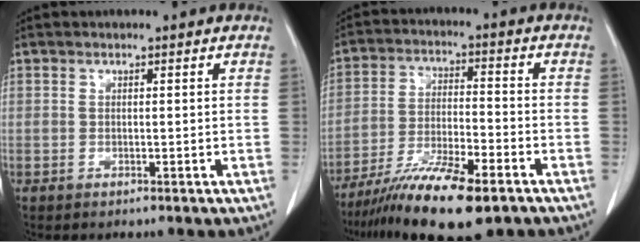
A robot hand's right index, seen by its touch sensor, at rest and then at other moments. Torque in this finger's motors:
{"motor_torque": [1.30, -0.84, 0.56, 0.21]}